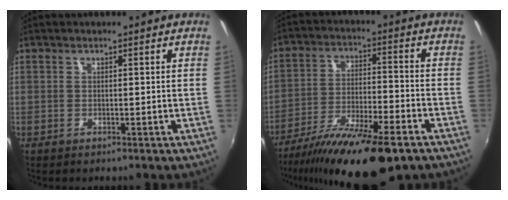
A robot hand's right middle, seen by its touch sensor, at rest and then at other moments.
{"total": 18.5, "force": [-13.2, 4.0, 12.2], "torque": [-0.226, -0.035, -0.218]}